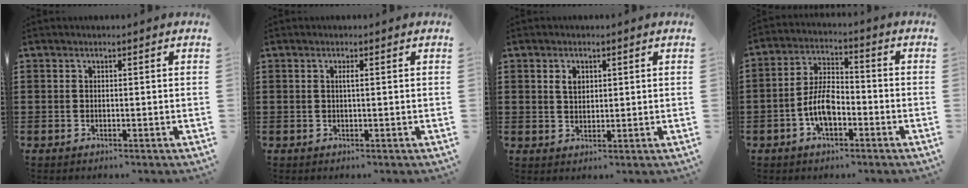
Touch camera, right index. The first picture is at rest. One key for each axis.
{"total": 0.8, "fx": 0.1, "fy": -0.1, "fz": 0.8, "tx": -0.014, "ty": -0.003, "tz": 0.001}
{"total": 2.3, "fx": 0.9, "fy": 1.6, "fz": 1.4, "tx": -0.033, "ty": 0.007, "tz": 0.017}
{"total": 6.8, "fx": -2.6, "fy": 3.2, "fz": 5.4, "tx": -0.122, "ty": 0.003, "tz": -0.055}